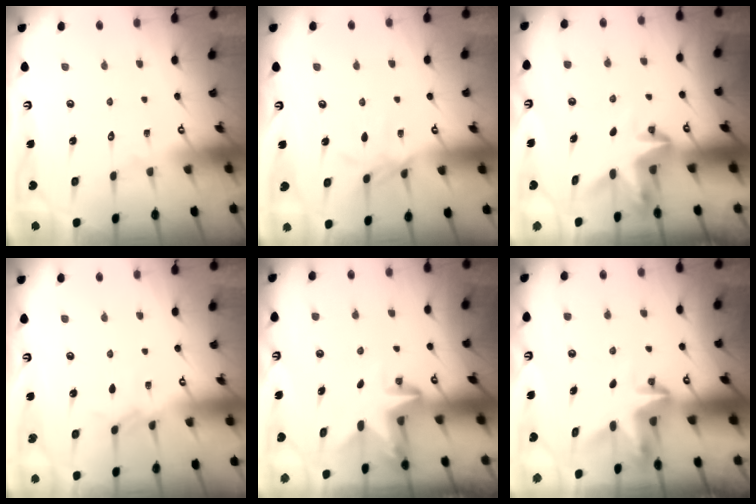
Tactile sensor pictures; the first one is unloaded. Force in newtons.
{"total": 5.5, "press": 5.5, "slide": 0.3}
{"total": 3.9, "press": 3.9, "slide": 0.3}
{"total": 5.2, "press": 5.1, "slide": 0.6}
{"total": 3.6, "press": 3.6, "slide": 0.2}
{"total": 3.7, "press": 3.7, "slide": 0.3}